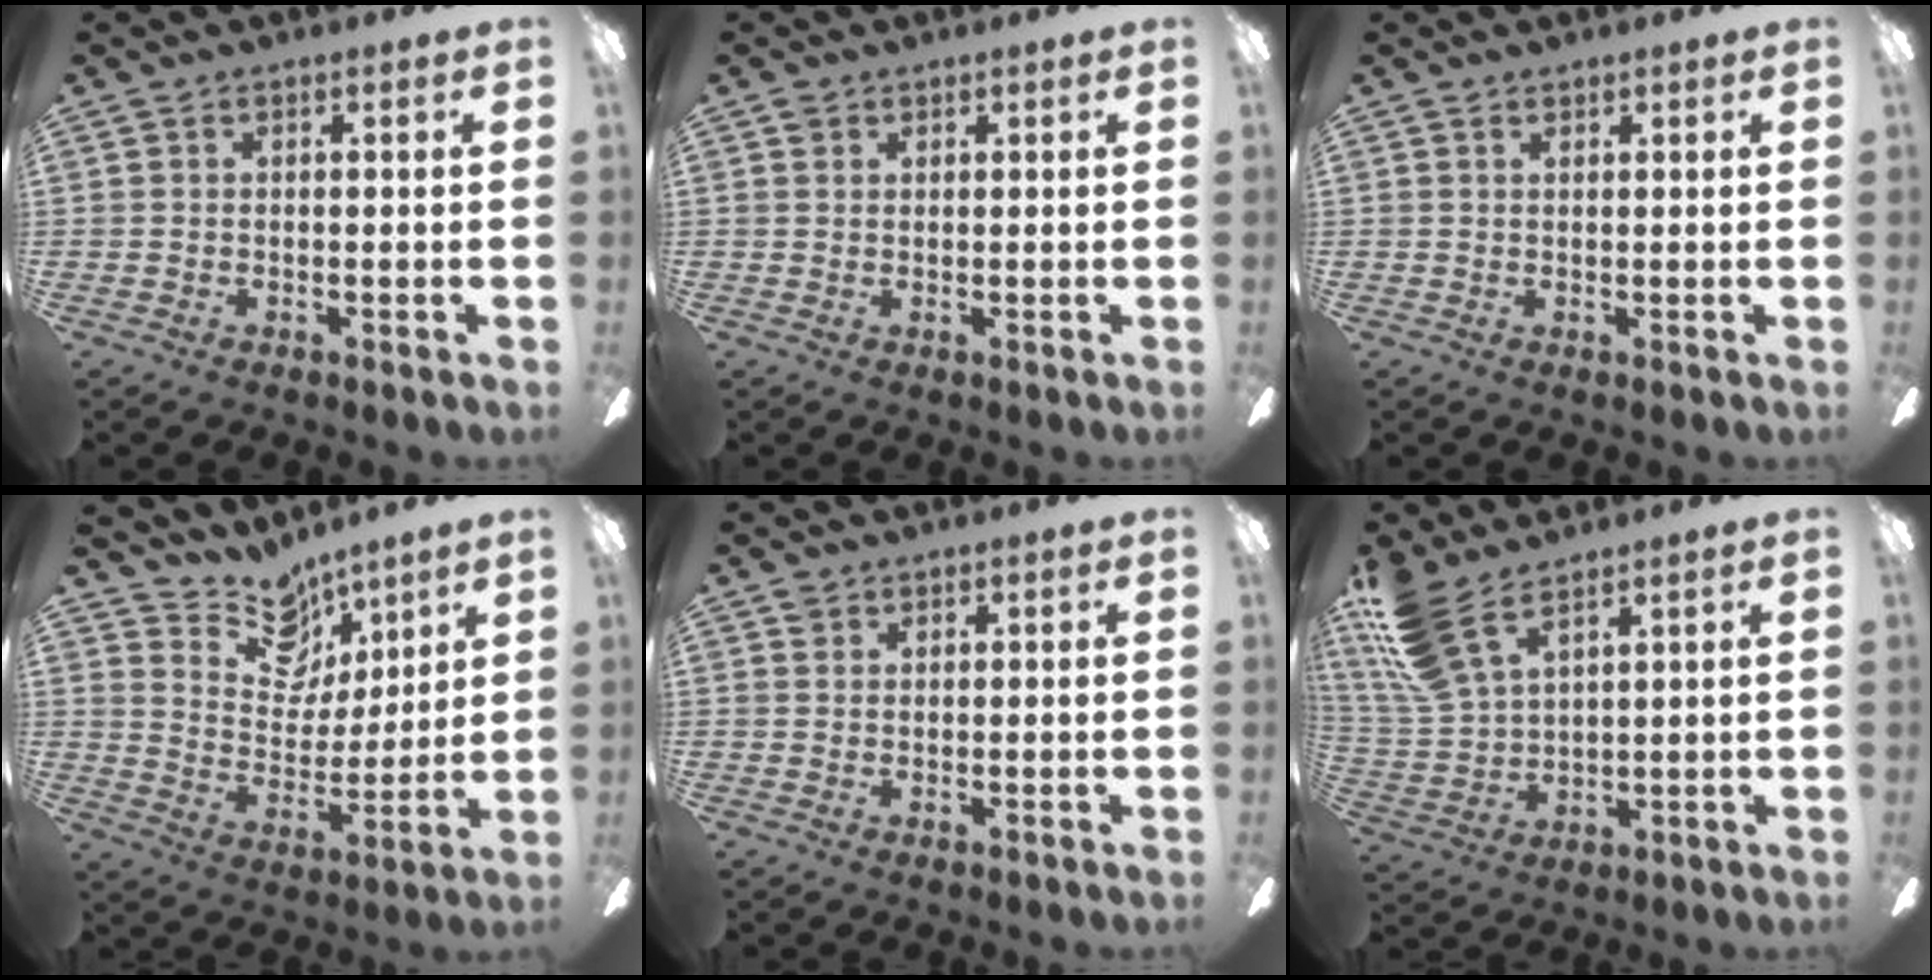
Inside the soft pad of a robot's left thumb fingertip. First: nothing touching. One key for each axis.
{"total": 1.1, "fx": 0.8, "fy": 0.8, "fz": 0.1, "tx": -0.001, "ty": 0.001, "tz": 0.016}
{"total": 0.7, "fx": 0.6, "fy": 0.3, "fz": 0.2, "tx": -0.004, "ty": 0.000, "tz": 0.012}
{"total": 12.9, "fx": 10.2, "fy": 7.1, "fz": 3.2, "tx": -0.063, "ty": -0.074, "tz": 0.198}
{"total": 1.3, "fx": 1.0, "fy": 0.8, "fz": 0.0, "tx": -0.001, "ty": 0.000, "tz": 0.020}
{"total": 12.5, "fx": 8.9, "fy": 4.6, "fz": 7.5, "tx": -0.178, "ty": -0.035, "tz": 0.169}